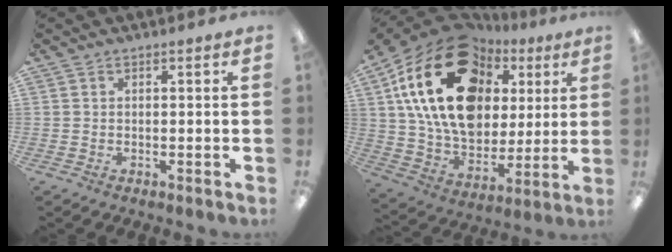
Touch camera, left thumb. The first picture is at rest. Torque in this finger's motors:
{"motor_torque": [2.46, 2.55, 1.47, -1.30, 0.29]}